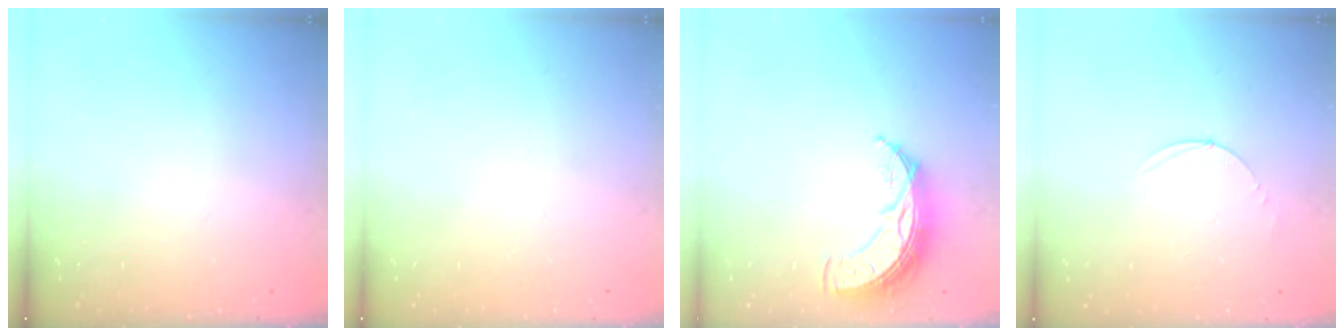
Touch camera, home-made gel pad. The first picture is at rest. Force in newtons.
{"total": 0.0}
{"total": 10.9, "press": 10.9, "slide": 0.7}
{"total": 2.8, "press": 2.8, "slide": 0.3}